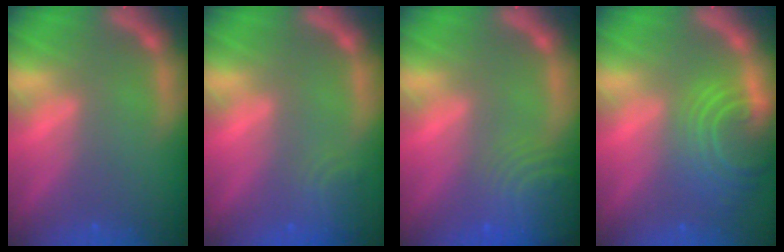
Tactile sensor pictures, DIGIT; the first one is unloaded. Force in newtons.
{"total": 2.9}
{"total": 8.5}
{"total": 7.6}